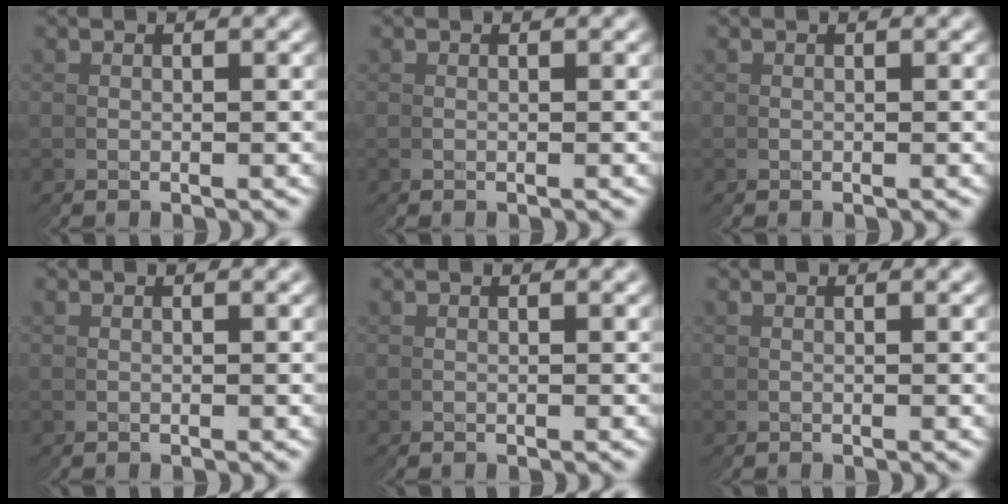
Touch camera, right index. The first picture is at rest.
{"total": 0.0}
{"total": 0.0}
{"total": 0.0}
{"total": 0.0}
{"total": 0.0}